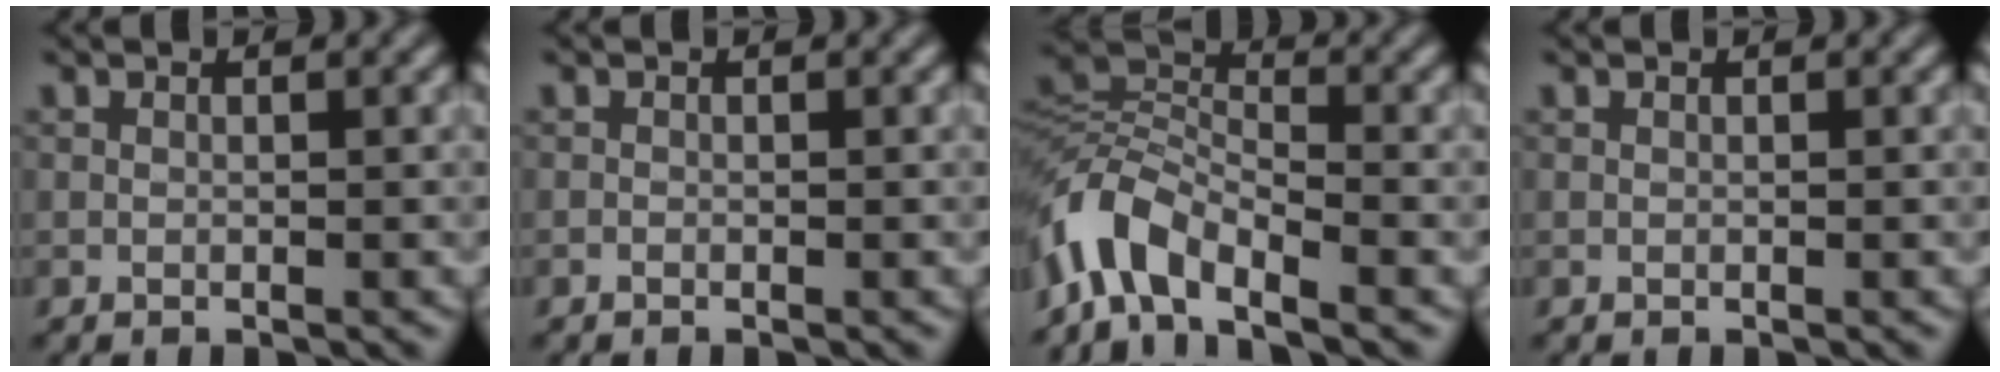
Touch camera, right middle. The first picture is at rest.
{"total": 0.0}
{"total": 6.4, "force": [-4.3, 2.8, 3.8], "torque": [-0.067, 0.006, -0.098]}
{"total": 0.0}